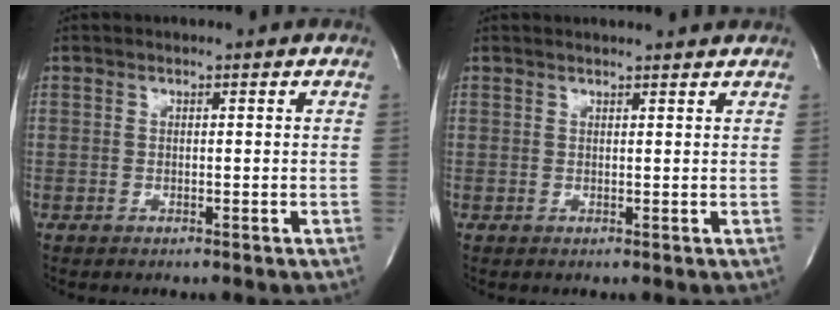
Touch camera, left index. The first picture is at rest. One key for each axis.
{"total": 4.3, "fx": 4.2, "fy": 0.2, "fz": 1.1, "tx": -0.018, "ty": 0.010, "tz": 0.044}